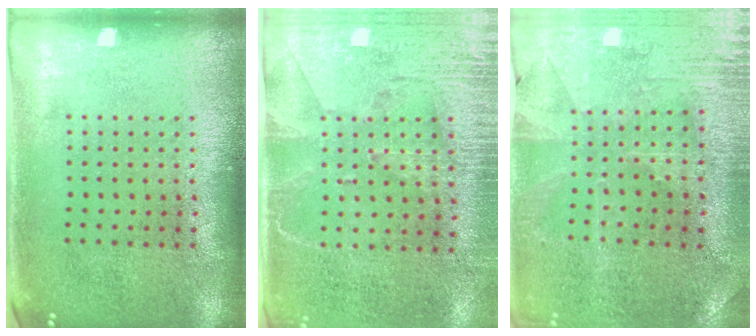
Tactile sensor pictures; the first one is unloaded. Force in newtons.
{"total": 2.9, "press": 2.6, "slide": 1.4}
{"total": 1.0, "press": 1.0, "slide": 0.3}